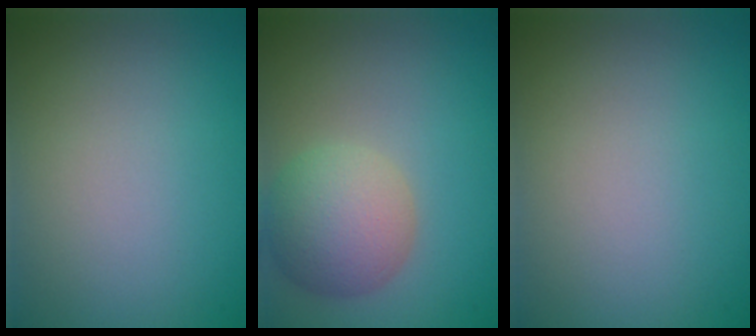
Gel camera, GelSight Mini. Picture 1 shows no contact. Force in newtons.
{"total": 5.5, "press": 5.5, "slide": 0.5}
{"total": 0.0}